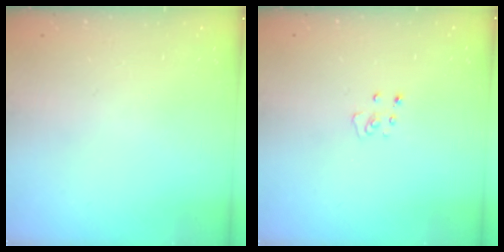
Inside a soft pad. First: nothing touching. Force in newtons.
{"total": 2.8, "press": 2.8, "slide": 0.2}